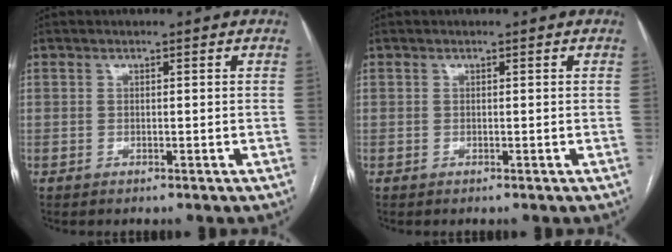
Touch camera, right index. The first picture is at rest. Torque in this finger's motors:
{"motor_torque": [0.00, 0.00, 0.00, 0.00]}